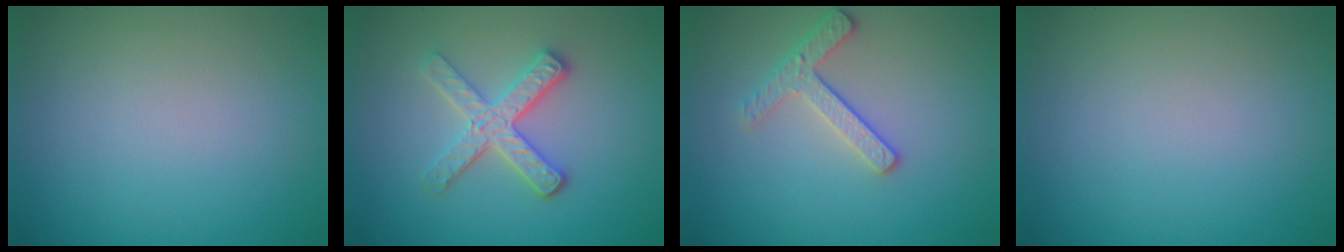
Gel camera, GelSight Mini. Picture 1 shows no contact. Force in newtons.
{"total": 3.6, "press": 3.1, "slide": 1.9}
{"total": 2.4, "press": 2.3, "slide": 0.5}
{"total": 0.0}